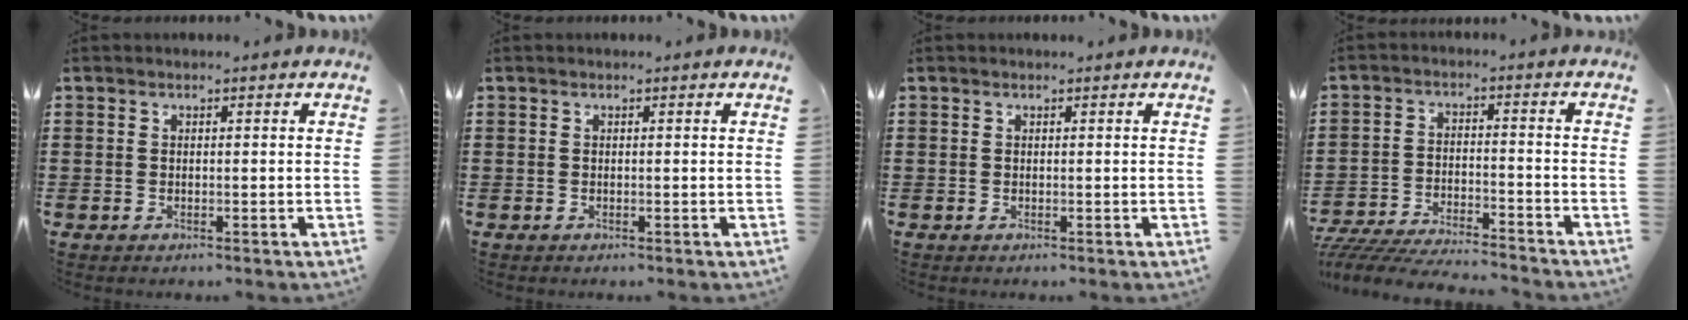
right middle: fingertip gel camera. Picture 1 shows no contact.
{"total": 0.0}
{"total": 0.0}
{"total": 5.9, "force": [-5.8, 0.4, 1.2], "torque": [-0.029, 0.002, -0.116]}